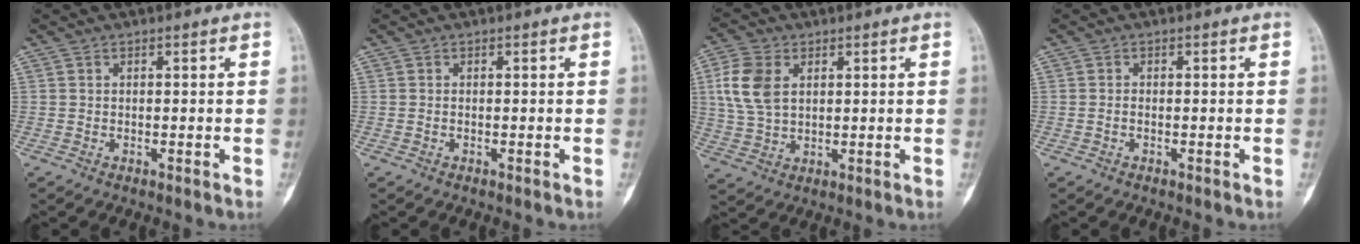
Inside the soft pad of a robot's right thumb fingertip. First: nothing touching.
{"total": 0.0}
{"total": 9.0, "force": [2.4, 5.9, 6.4], "torque": [-0.135, 0.001, 0.050]}
{"total": 0.7, "force": [-0.3, 0.4, 0.5], "torque": [-0.012, 0.002, -0.006]}